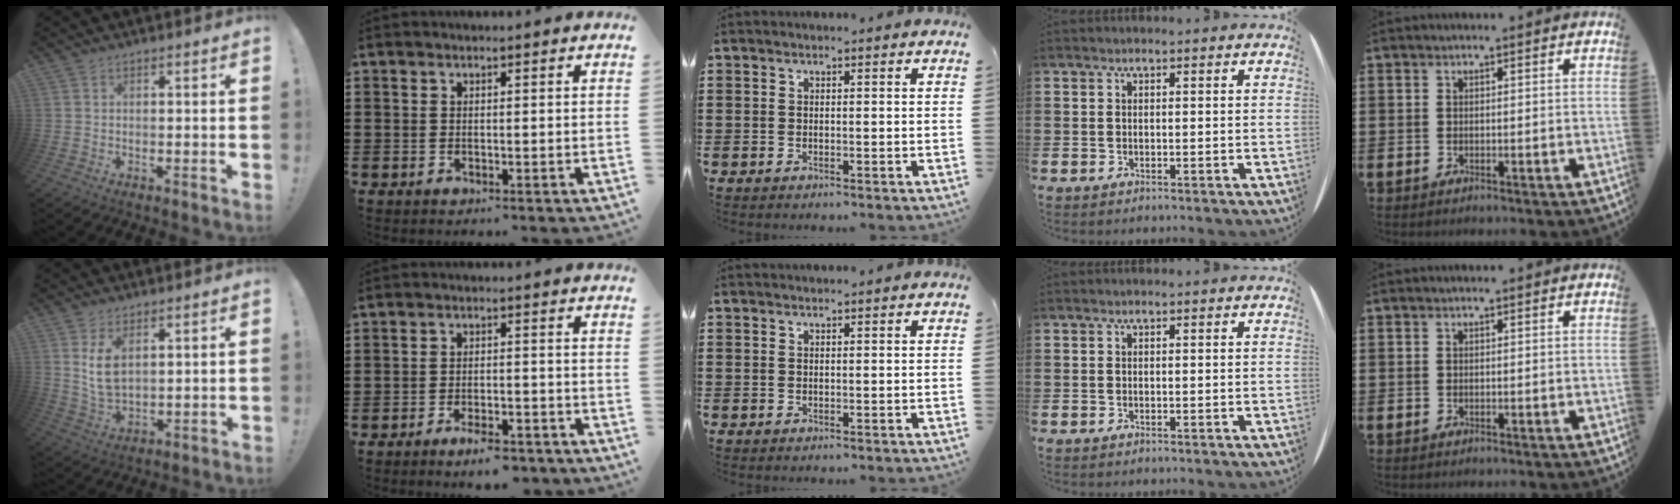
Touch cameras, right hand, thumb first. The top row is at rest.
{"thumb": {"total": 7.8, "force": [2.9, 4.4, 5.7], "torque": [-0.101, -0.014, 0.051]}, "index": {"total": 4.1, "force": [-3.6, 0.6, 1.9], "torque": [-0.030, 0.003, -0.067]}, "middle": {"total": 0.5, "force": [0.5, 0.0, 0.0], "torque": [-0.002, -0.001, 0.010]}}